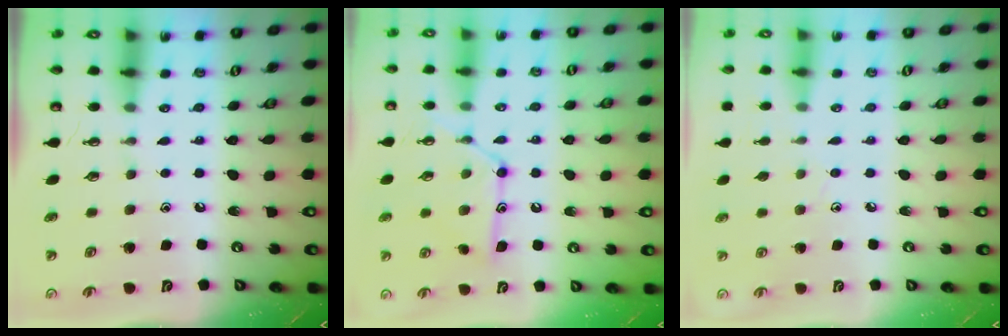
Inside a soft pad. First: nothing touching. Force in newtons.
{"total": 13.4, "press": 13.3, "slide": 1.1}
{"total": 4.6, "press": 4.5, "slide": 0.5}